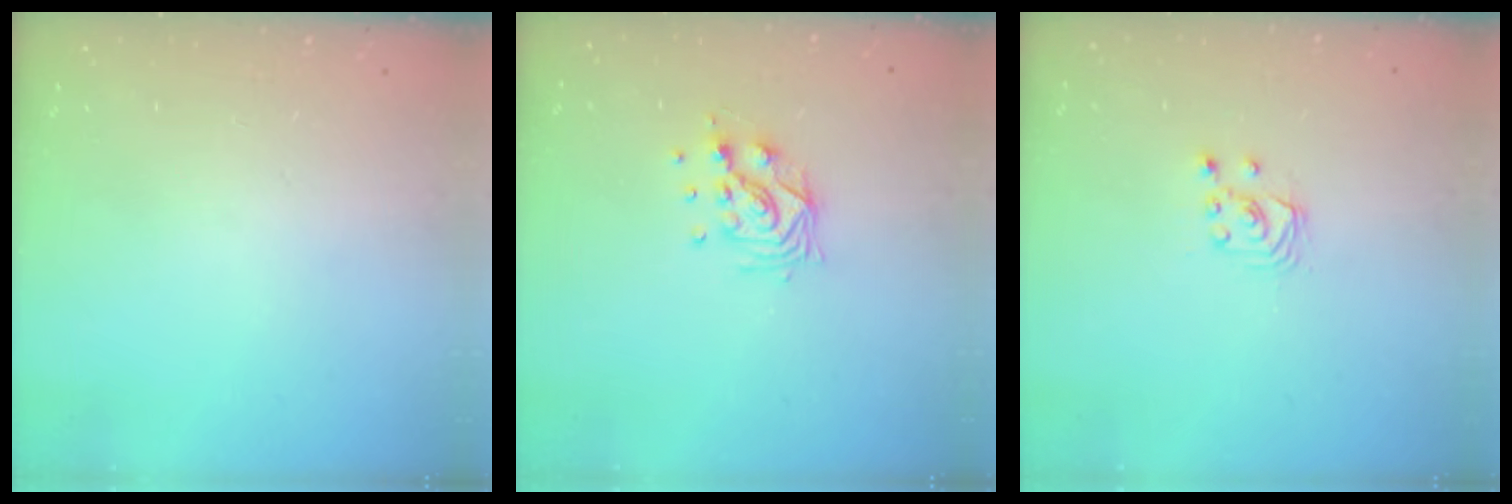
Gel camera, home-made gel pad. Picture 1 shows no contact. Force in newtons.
{"total": 10.0, "press": 9.9, "slide": 1.2}
{"total": 2.5, "press": 2.5, "slide": 0.3}